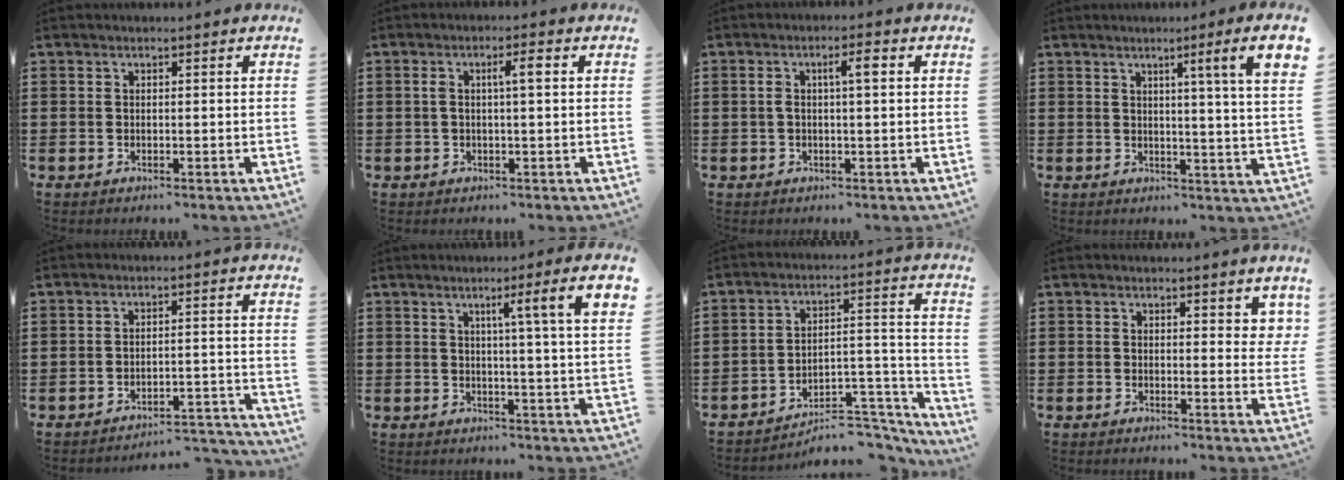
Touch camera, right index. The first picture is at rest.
{"total": 3.0, "force": [0.5, 0.4, 3.0], "torque": [-0.051, 0.000, 0.002]}
{"total": 3.2, "force": [0.6, 0.5, 3.1], "torque": [-0.046, -0.001, 0.002]}
{"total": 5.8, "force": [2.7, -1.2, 5.1], "torque": [-0.088, -0.018, 0.035]}
{"total": 3.9, "force": [-3.8, 0.3, 0.9], "torque": [-0.019, 0.000, -0.079]}
{"total": 6.6, "force": [2.8, -0.8, 6.0], "torque": [-0.104, -0.011, 0.038]}
{"total": 6.3, "force": [-5.6, 2.0, 2.1], "torque": [-0.029, 0.011, -0.109]}
{"total": 1.8, "force": [1.6, 0.8, 0.6], "torque": [0.000, -0.001, 0.026]}